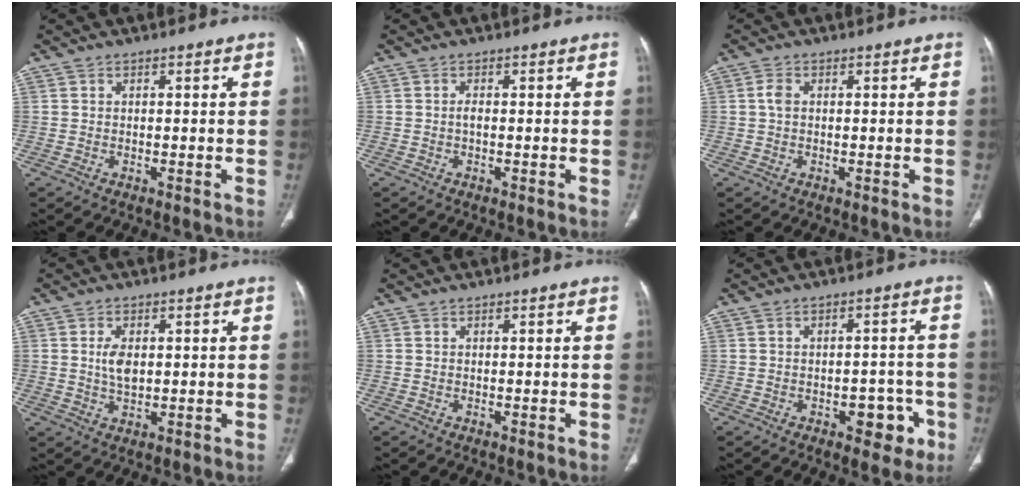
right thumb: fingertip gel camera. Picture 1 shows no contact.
{"total": 0.8, "force": [-0.2, 0.4, 0.7], "torque": [-0.013, 0.001, -0.006]}
{"total": 1.7, "force": [0.1, 1.1, 1.3], "torque": [-0.031, 0.004, 0.001]}
{"total": 4.2, "force": [0.6, 2.4, 3.4], "torque": [-0.062, -0.004, 0.015]}
{"total": 0.0}
{"total": 6.6, "force": [-2.8, 3.8, 4.6], "torque": [-0.027, 0.024, -0.030]}